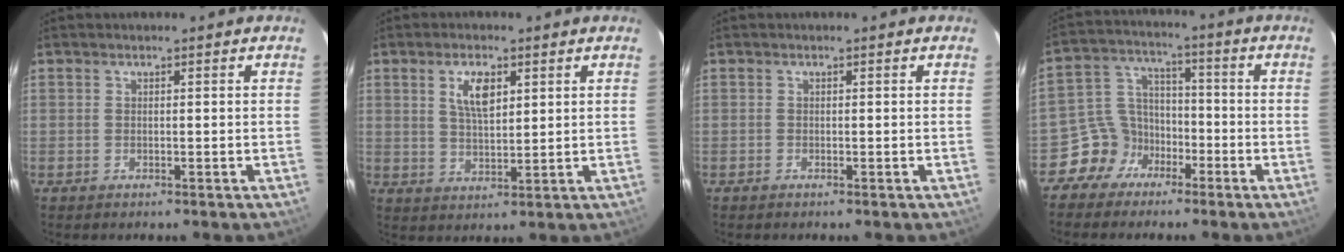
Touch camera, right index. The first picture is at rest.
{"total": 6.0, "force": [2.5, 2.7, 4.8], "torque": [-0.085, 0.005, 0.050]}
{"total": 0.0}
{"total": 8.2, "force": [-5.2, 6.2, 0.7], "torque": [-0.024, 0.036, -0.102]}